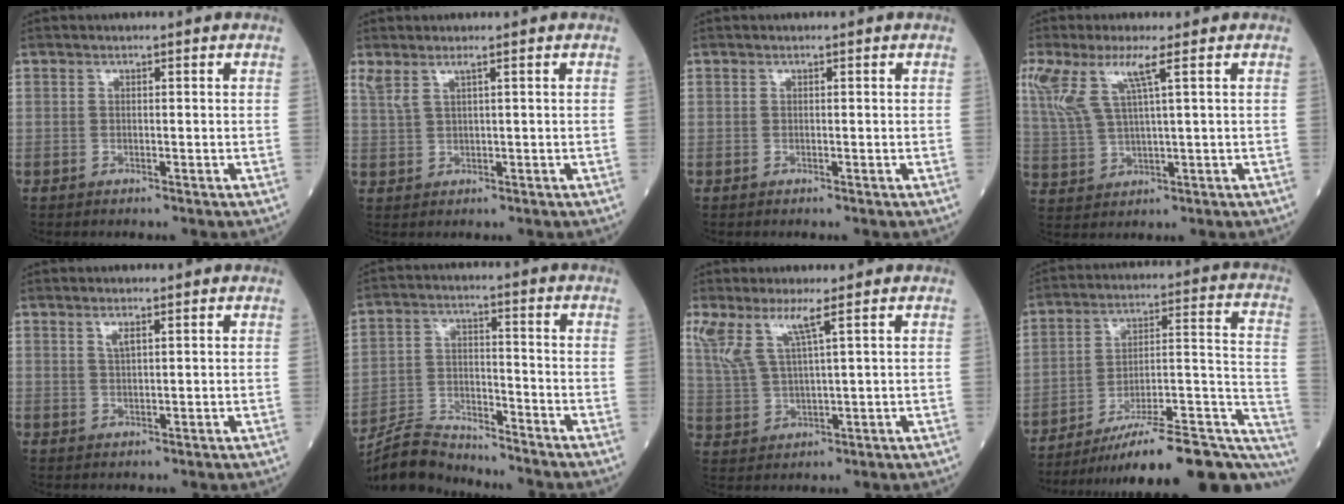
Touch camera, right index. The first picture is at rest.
{"total": 2.5, "force": [1.7, 0.1, 1.8], "torque": [-0.052, 0.010, 0.044]}
{"total": 0.0}
{"total": 8.1, "force": [3.9, 0.8, 7.1], "torque": [-0.168, 0.013, 0.087]}
{"total": 1.7, "force": [1.0, 0.2, 1.3], "torque": [-0.029, -0.001, 0.021]}
{"total": 8.1, "force": [-8.0, 0.9, -0.3], "torque": [-0.001, 0.009, -0.149]}
{"total": 6.4, "force": [3.9, 0.2, 5.1], "torque": [-0.116, 0.007, 0.087]}
{"total": 25.8, "force": [-20.6, 3.2, 15.2], "torque": [-0.133, 0.015, -0.296]}